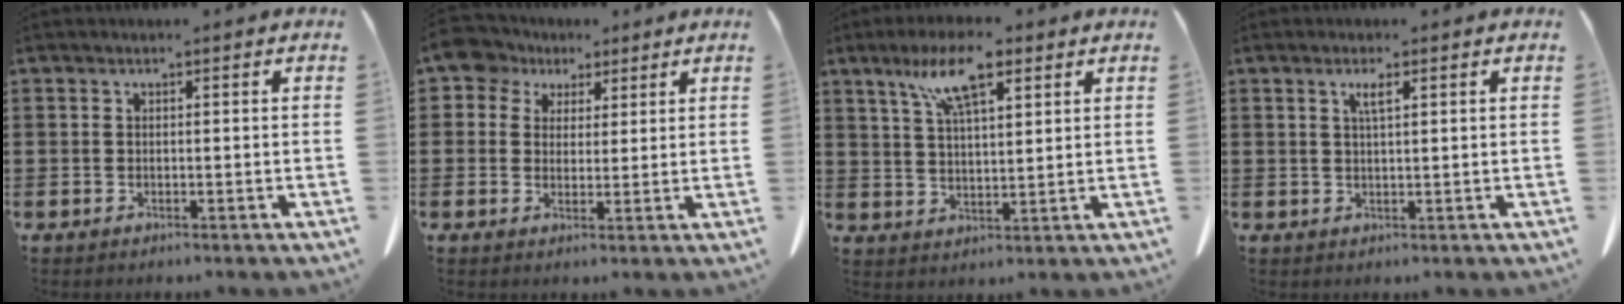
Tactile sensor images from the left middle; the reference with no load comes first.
{"total": 6.0, "force": [3.8, 4.4, 1.4], "torque": [-0.049, 0.000, 0.070]}
{"total": 9.0, "force": [5.6, 2.1, 6.7], "torque": [-0.143, 0.002, 0.097]}
{"total": 2.2, "force": [1.0, 0.3, 1.9], "torque": [-0.040, 0.000, 0.017]}